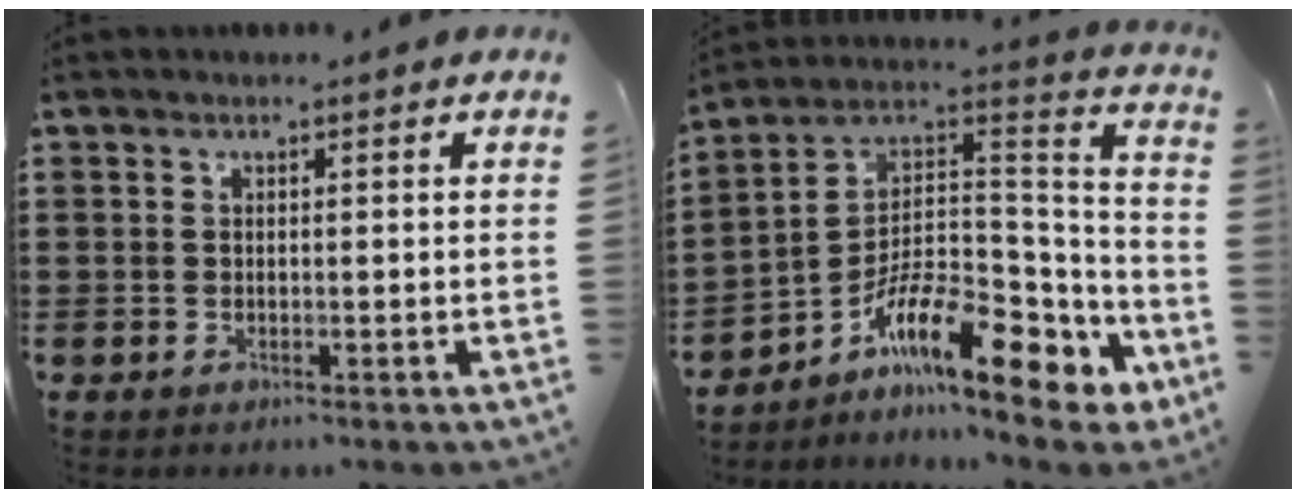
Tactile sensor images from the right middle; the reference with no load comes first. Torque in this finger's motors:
{"motor_torque": [2.14, 0.00, 1.05, 0.21]}